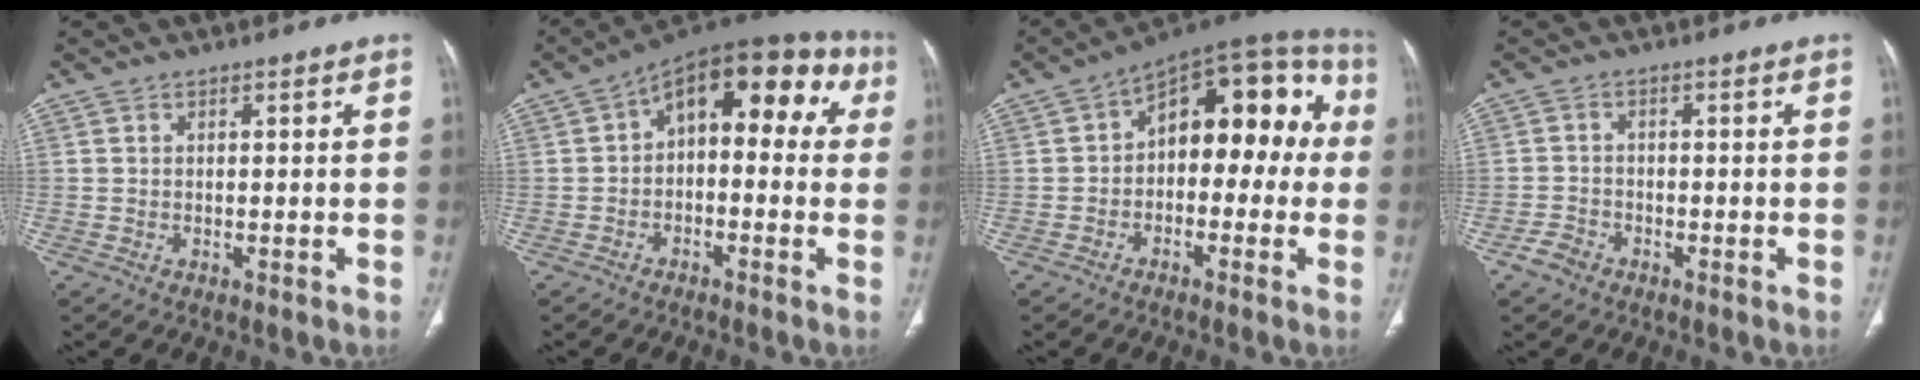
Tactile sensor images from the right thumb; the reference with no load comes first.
{"total": 14.8, "force": [2.6, 8.4, 11.9], "torque": [-0.106, 0.056, 0.023]}
{"total": 16.4, "force": [0.7, 9.7, 13.2], "torque": [-0.116, 0.056, -0.003]}
{"total": 2.9, "force": [-1.9, 1.9, 0.8], "torque": [-0.013, 0.013, -0.035]}